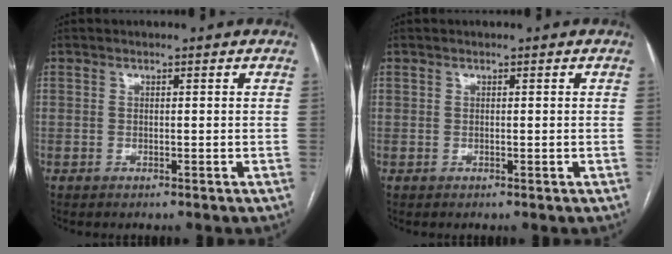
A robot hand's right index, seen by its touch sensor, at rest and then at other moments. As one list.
[{"total": 0.0}]